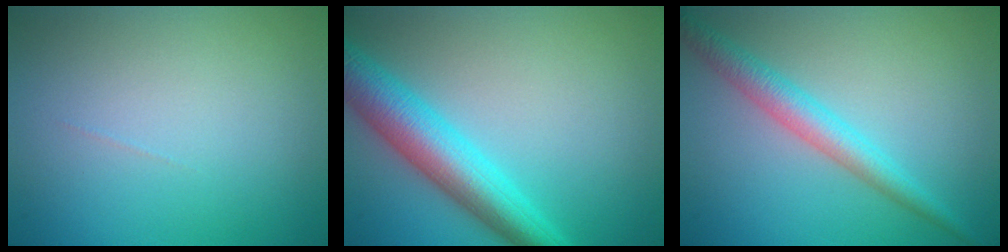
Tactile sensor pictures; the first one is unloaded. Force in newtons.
{"total": 6.4, "press": 6.4, "slide": 0.2}
{"total": 3.3, "press": 3.3, "slide": 0.0}